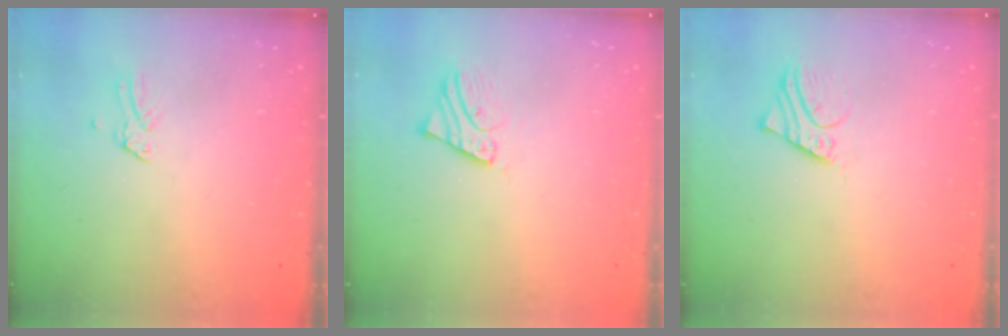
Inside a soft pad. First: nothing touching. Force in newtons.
{"total": 2.4, "press": 2.4, "slide": 0.1}
{"total": 2.4, "press": 2.4, "slide": 0.0}